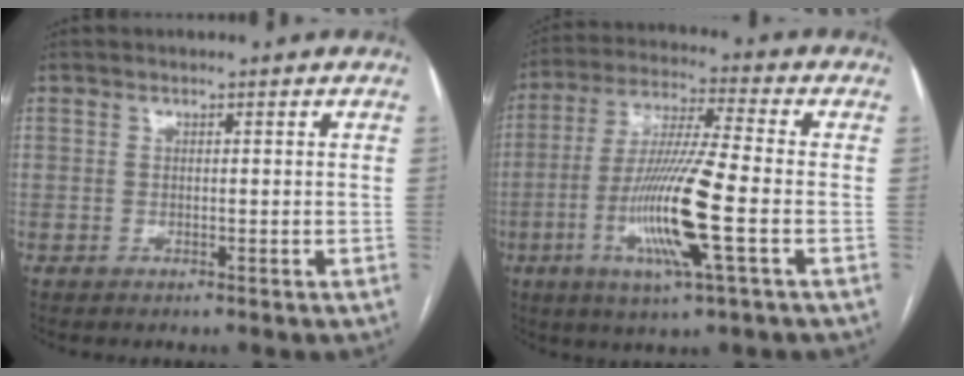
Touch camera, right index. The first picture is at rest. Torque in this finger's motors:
{"motor_torque": [1.98, -0.16, 0.89, 0.21]}